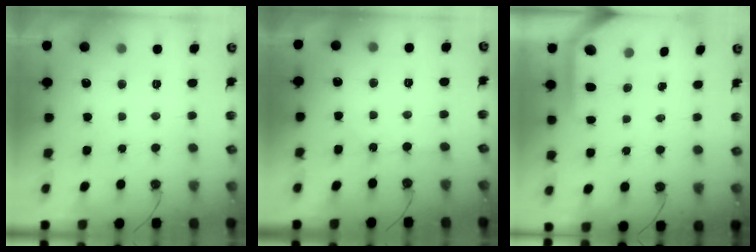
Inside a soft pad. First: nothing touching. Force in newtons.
{"total": 1.9, "press": 1.8, "slide": 0.4}
{"total": 4.9, "press": 4.9, "slide": 0.3}